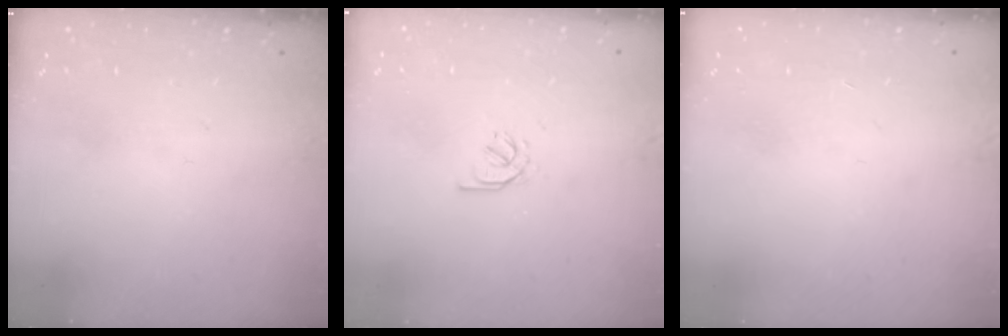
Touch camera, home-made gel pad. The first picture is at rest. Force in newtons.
{"total": 2.1, "press": 2.0, "slide": 0.7}
{"total": 0.9, "press": 0.8, "slide": 0.2}